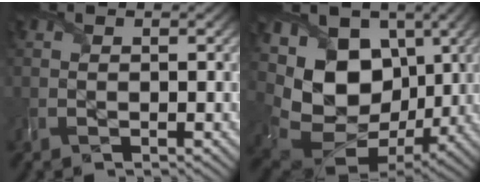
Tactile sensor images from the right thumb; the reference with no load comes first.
{"total": 16.2, "force": [1.3, 12.3, 10.4], "torque": [-0.227, -0.030, 0.049]}